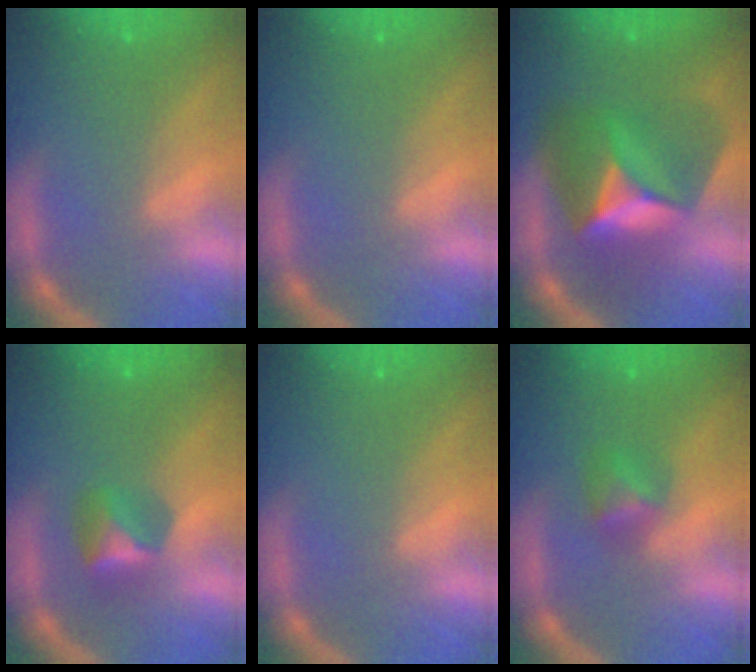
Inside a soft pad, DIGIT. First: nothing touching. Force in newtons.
{"total": 0.0}
{"total": 9.5}
{"total": 2.9}
{"total": 0.0}
{"total": 2.4}